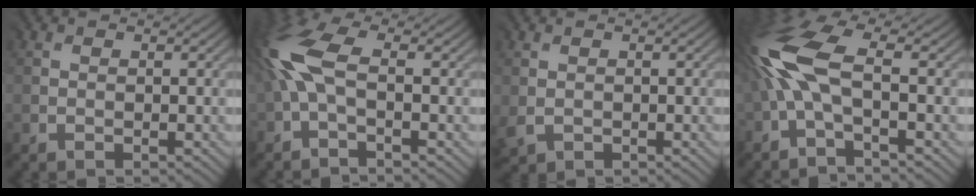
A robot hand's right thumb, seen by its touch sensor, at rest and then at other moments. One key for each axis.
{"total": 8.7, "fx": -0.1, "fy": 3.6, "fz": 7.9, "tx": -0.217, "ty": 0.015, "tz": -0.010}
{"total": 1.6, "fx": 0.0, "fy": 1.3, "fz": 0.8, "tx": -0.033, "ty": -0.002, "tz": 0.003}
{"total": 10.6, "fx": -0.4, "fy": 3.7, "fz": 9.9, "tx": -0.245, "ty": 0.018, "tz": -0.020}